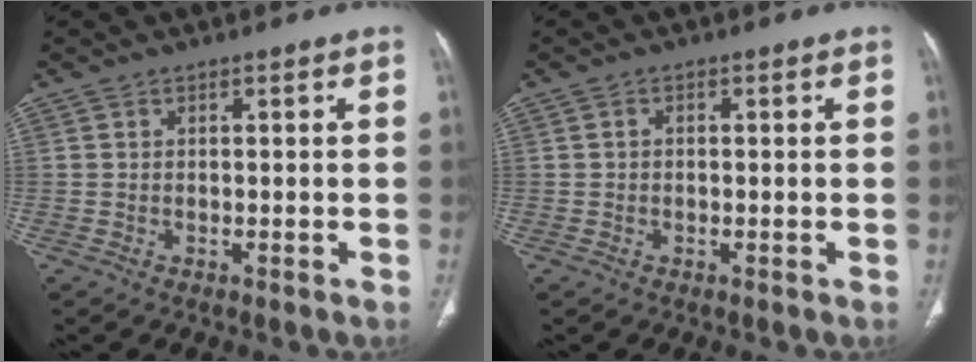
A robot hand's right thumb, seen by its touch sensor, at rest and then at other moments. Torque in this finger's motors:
{"motor_torque": [-0.47, -0.04, -0.69, 0.22, -0.02]}